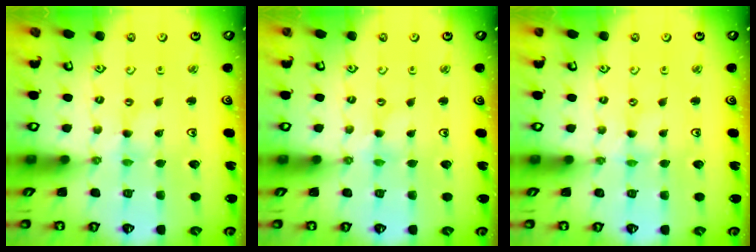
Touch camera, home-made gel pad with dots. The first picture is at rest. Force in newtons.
{"total": 0.0}
{"total": 0.0}